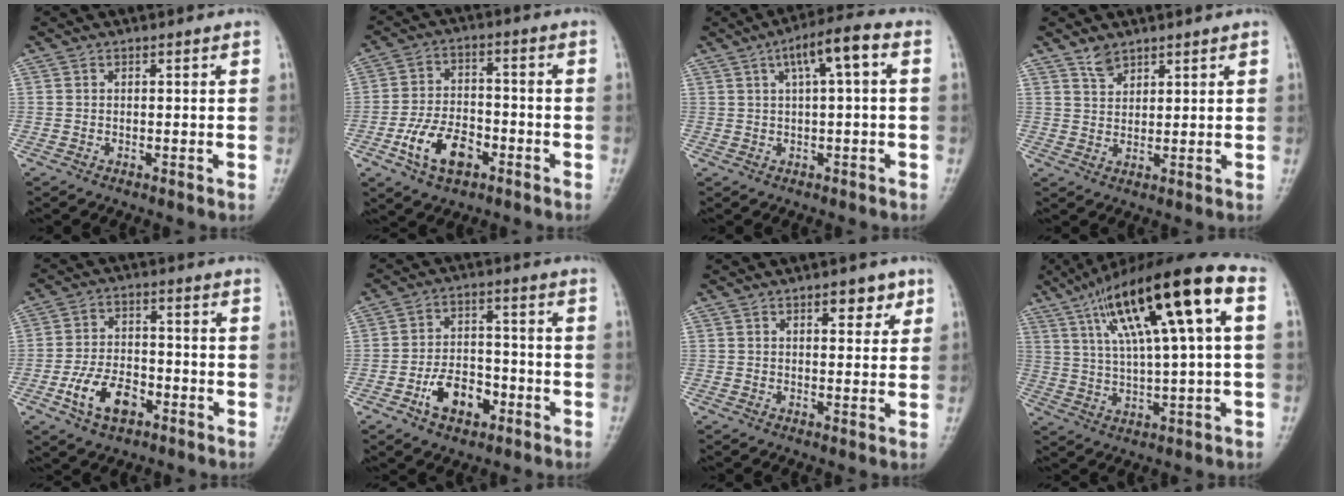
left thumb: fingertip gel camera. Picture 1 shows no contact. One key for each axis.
{"total": 10.1, "fx": -4.7, "fy": 5.8, "fz": 6.8, "tx": -0.117, "ty": 0.025, "tz": -0.085}
{"total": 7.0, "fx": 1.7, "fy": 1.3, "fz": 6.7, "tx": -0.112, "ty": 0.028, "tz": 0.025}
{"total": 3.1, "fx": 2.5, "fy": 1.5, "fz": 1.1, "tx": -0.010, "ty": -0.016, "tz": 0.049}
{"total": 9.1, "fx": -4.2, "fy": 5.2, "fz": 6.1, "tx": -0.104, "ty": 0.025, "tz": -0.077}
{"total": 9.1, "fx": -4.2, "fy": 5.6, "fz": 5.8, "tx": -0.076, "ty": 0.032, "tz": -0.072}
{"total": 4.7, "fx": 2.6, "fy": 2.2, "fz": 3.3, "tx": -0.021, "ty": -0.009, "tz": 0.032}
{"total": 20.3, "fx": 6.7, "fy": 4.0, "fz": 18.8, "tx": -0.317, "ty": 0.023, "tz": 0.110}